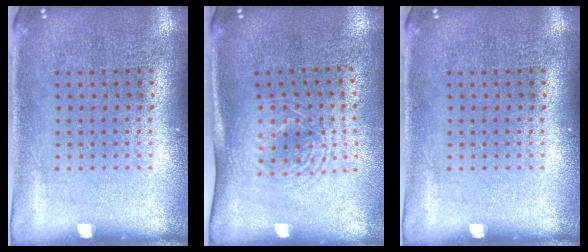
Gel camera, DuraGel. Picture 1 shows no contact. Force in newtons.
{"total": 1.7, "press": 1.3, "slide": 1.0}
{"total": 0.0}